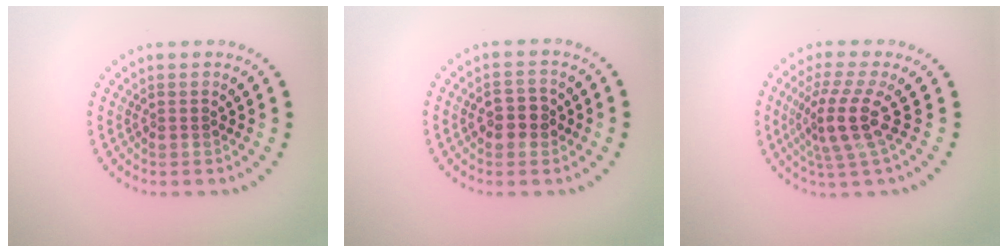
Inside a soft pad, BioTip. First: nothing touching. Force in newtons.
{"total": 2.7, "press": 2.6, "slide": 0.5}
{"total": 3.9, "press": 3.0, "slide": 2.6}